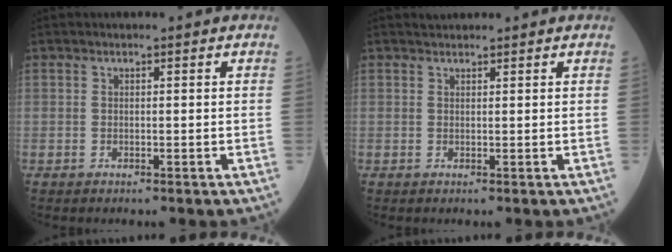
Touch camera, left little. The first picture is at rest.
{"total": 1.0, "force": [1.0, 0.3, 0.1], "torque": [-0.010, 0.011, 0.019]}